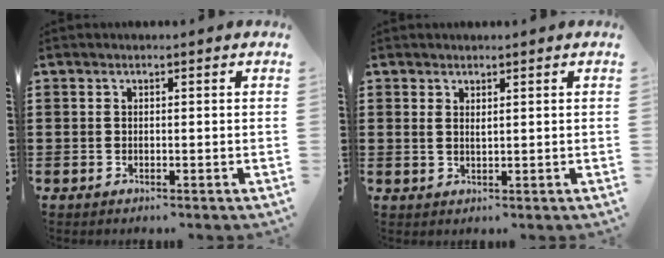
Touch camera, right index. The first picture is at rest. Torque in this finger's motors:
{"motor_torque": [-0.46, 0.64, -0.04, -0.01]}